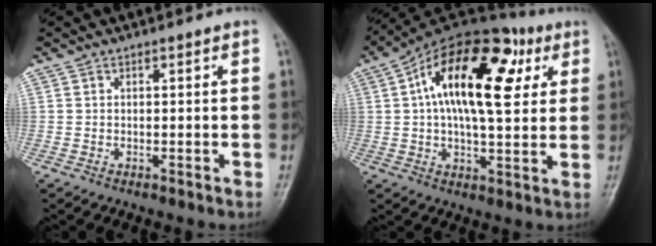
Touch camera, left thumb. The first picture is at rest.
{"total": 21.2, "force": [5.9, 10.1, 17.7], "torque": [-0.263, 0.018, 0.079]}